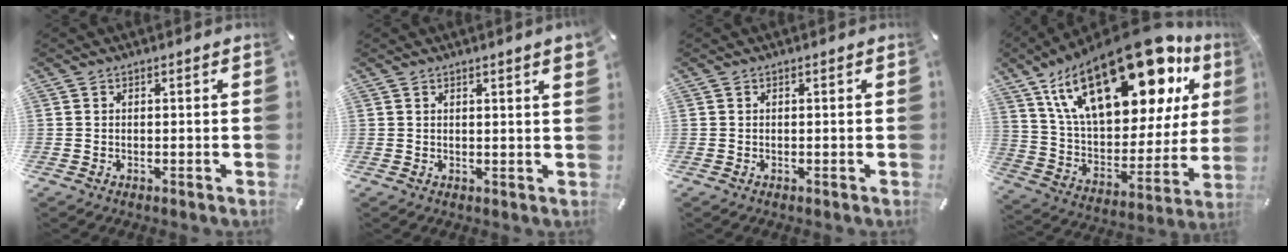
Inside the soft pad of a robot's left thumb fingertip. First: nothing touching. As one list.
[{"total": 2.1, "force": [1.1, 0.0, 1.8], "torque": [-0.033, -0.001, 0.019]}, {"total": 0.0}, {"total": 29.9, "force": [17.9, 13.3, 19.9], "torque": [-0.375, -0.110, 0.306]}]